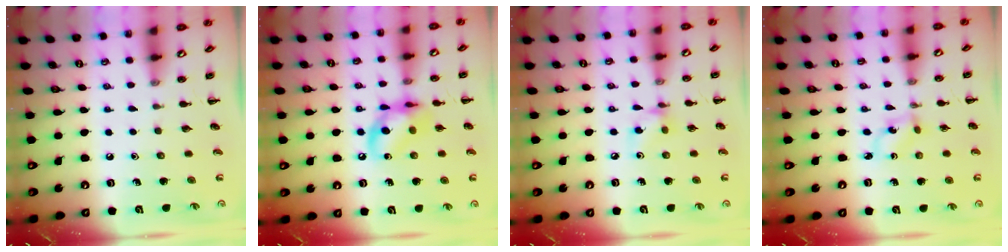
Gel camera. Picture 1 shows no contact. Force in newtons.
{"total": 12.6, "press": 12.4, "slide": 2.2}
{"total": 5.1, "press": 4.9, "slide": 1.2}
{"total": 1.0, "press": 0.9, "slide": 0.5}